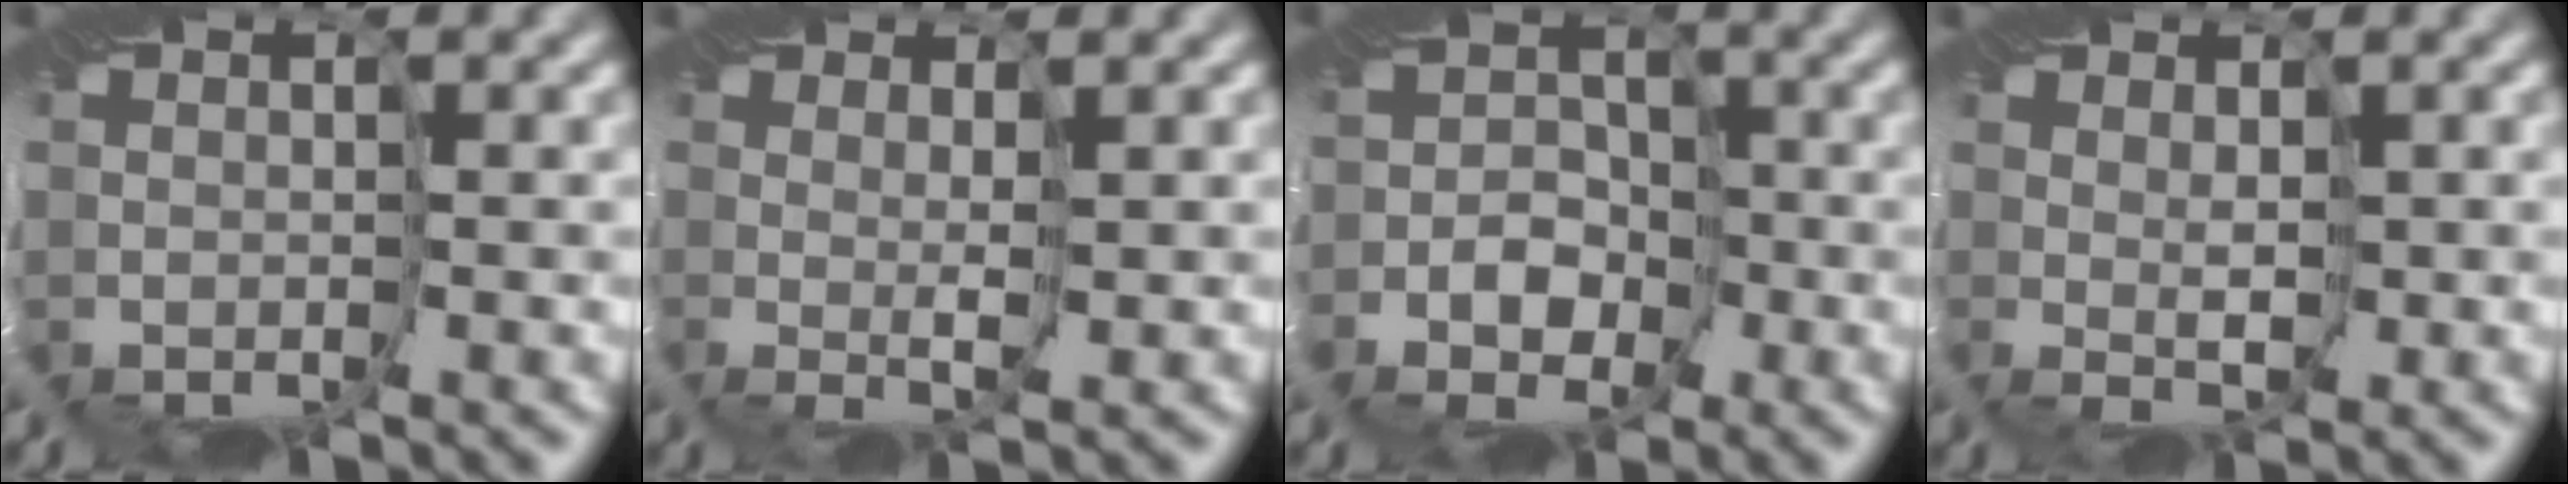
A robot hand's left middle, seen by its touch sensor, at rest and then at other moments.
{"total": 1.8, "force": [1.2, -1.3, -0.4], "torque": [0.002, -0.002, 0.025]}
{"total": 2.8, "force": [-2.0, 1.9, 0.4], "torque": [0.016, 0.005, -0.044]}
{"total": 0.9, "force": [0.8, -0.4, 0.1], "torque": [-0.002, 0.000, 0.016]}